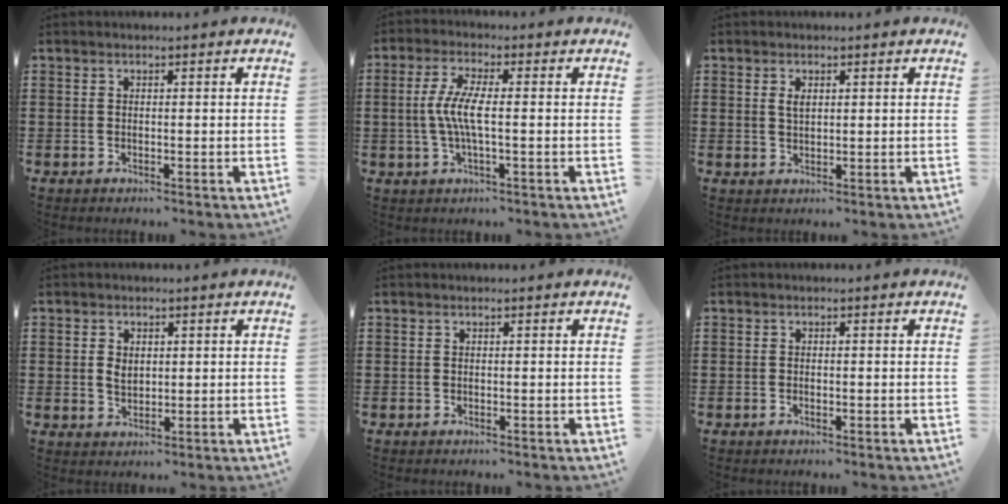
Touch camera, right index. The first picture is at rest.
{"total": 5.6, "force": [-0.6, 1.1, 5.5], "torque": [-0.127, -0.009, -0.023]}
{"total": 1.7, "force": [0.6, 0.8, 1.3], "torque": [-0.029, 0.005, 0.010]}
{"total": 2.5, "force": [0.4, 1.8, 1.8], "torque": [-0.039, 0.007, 0.007]}
{"total": 0.0}
{"total": 0.6, "force": [-0.3, 0.2, 0.5], "torque": [-0.010, -0.005, -0.004]}